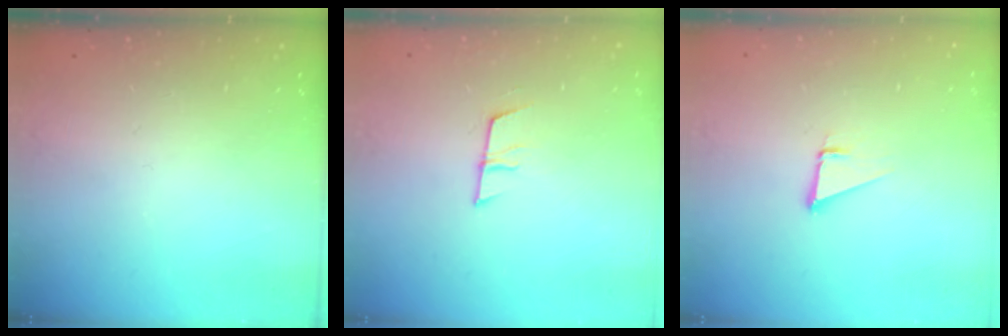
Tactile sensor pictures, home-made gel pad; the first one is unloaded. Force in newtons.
{"total": 7.2, "press": 7.1, "slide": 0.5}
{"total": 1.9, "press": 1.9, "slide": 0.0}